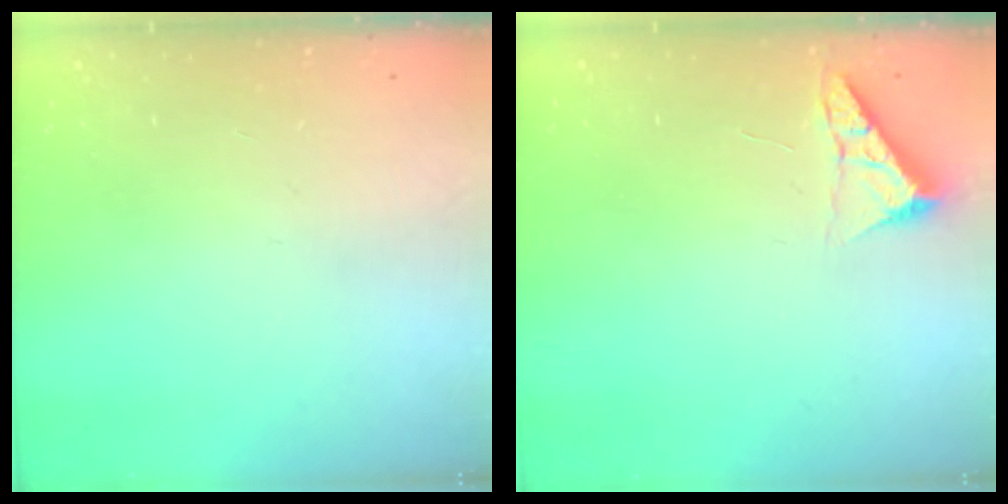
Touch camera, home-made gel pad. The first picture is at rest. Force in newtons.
{"total": 4.0, "press": 4.0, "slide": 0.5}